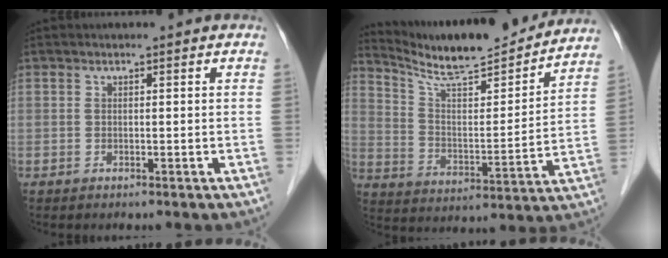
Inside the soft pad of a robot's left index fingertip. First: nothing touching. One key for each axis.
{"total": 18.8, "fx": 17.6, "fy": 1.2, "fz": 6.7, "tx": -0.120, "ty": -0.022, "tz": 0.269}